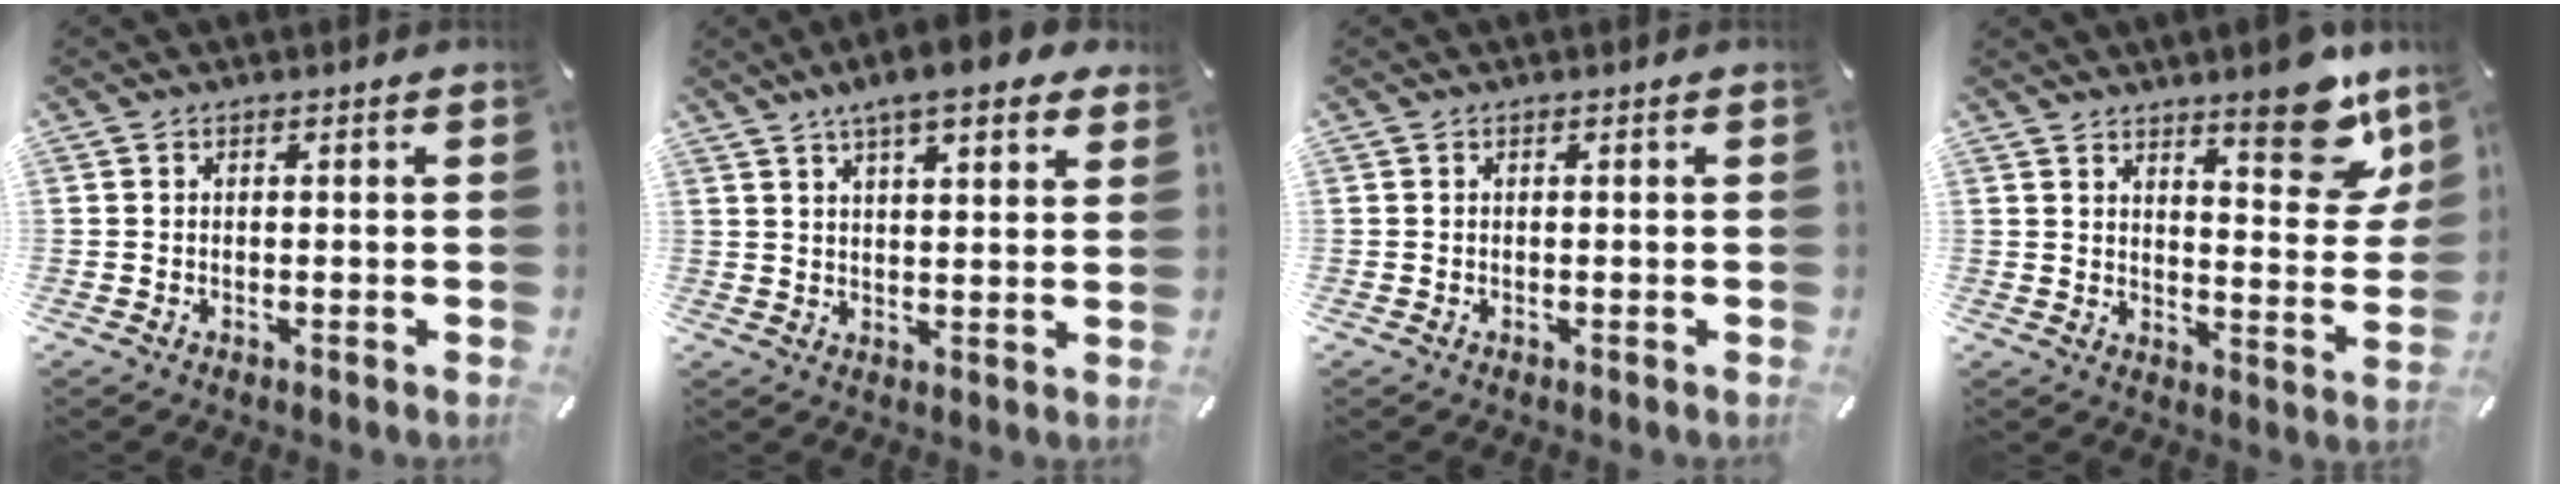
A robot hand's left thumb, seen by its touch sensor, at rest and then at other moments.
{"total": 9.0, "force": [6.6, 2.6, 5.6], "torque": [-0.091, -0.026, 0.112]}
{"total": 0.0}
{"total": 14.1, "force": [10.0, 5.1, 8.5], "torque": [-0.095, -0.071, 0.165]}